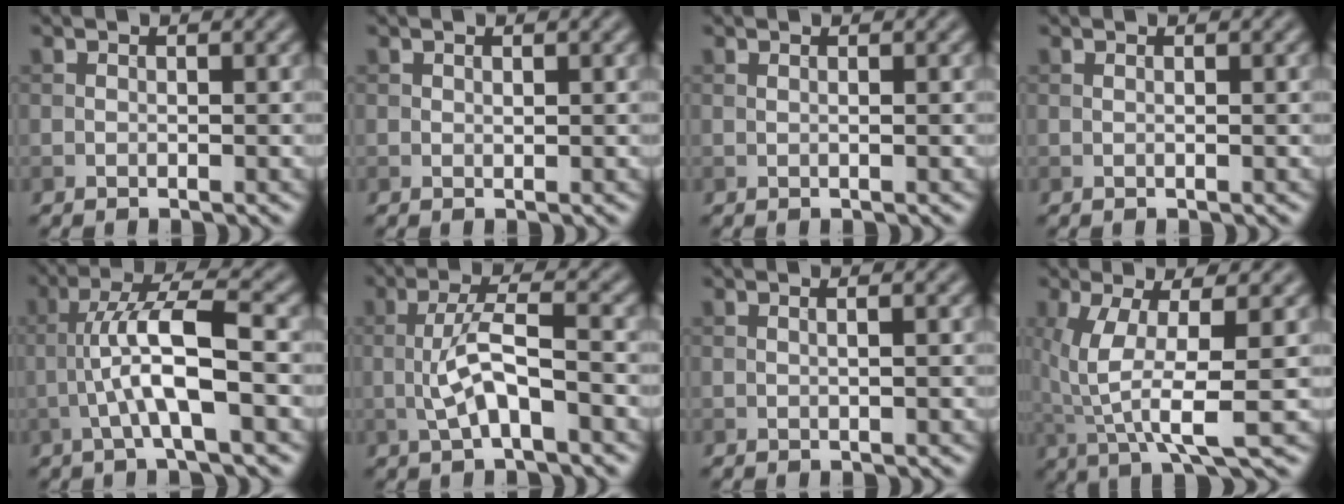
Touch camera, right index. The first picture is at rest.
{"total": 0.0}
{"total": 0.8, "force": [0.3, 0.3, 0.7], "torque": [-0.008, 0.002, -0.003]}
{"total": 0.5, "force": [0.2, 0.2, 0.4], "torque": [-0.005, 0.002, -0.002]}
{"total": 6.5, "force": [-1.3, 1.2, 6.3], "torque": [-0.116, 0.019, -0.027]}
{"total": 4.7, "force": [-1.3, 1.2, 4.4], "torque": [-0.089, 0.011, -0.028]}
{"total": 1.1, "force": [0.3, 0.4, 1.0], "torque": [-0.007, -0.001, -0.002]}
{"total": 6.4, "force": [0.3, 1.6, 6.2], "torque": [-0.133, -0.008, 0.011]}